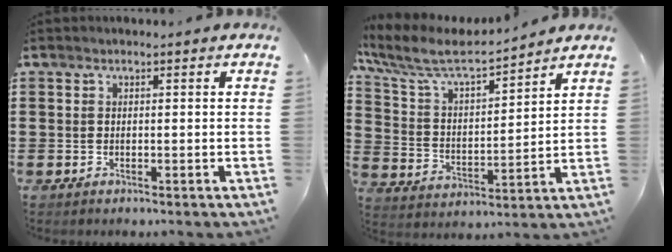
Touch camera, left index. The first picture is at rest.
{"total": 7.1, "force": [6.1, 1.3, 3.5], "torque": [-0.095, -0.034, 0.100]}